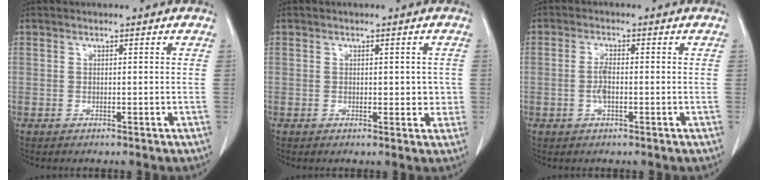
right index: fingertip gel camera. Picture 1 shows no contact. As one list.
[{"total": 2.9, "force": [0.0, 1.7, 2.4], "torque": [-0.021, 0.003, 0.005]}, {"total": 2.5, "force": [-0.5, 0.8, 2.4], "torque": [-0.053, 0.002, -0.009]}]